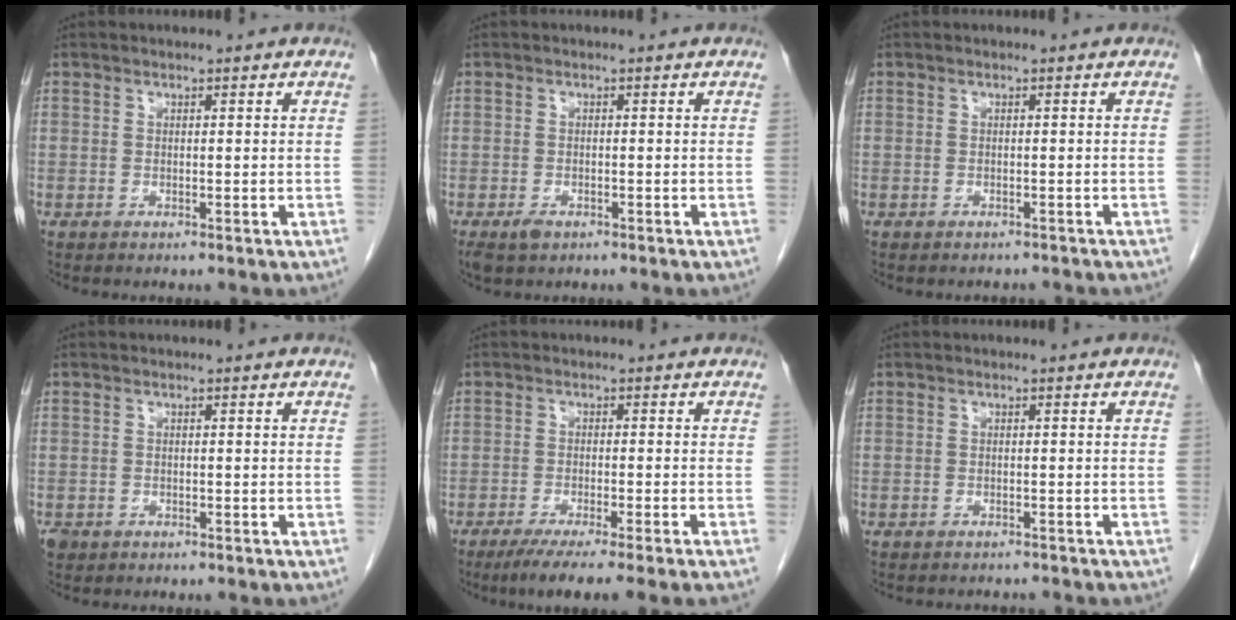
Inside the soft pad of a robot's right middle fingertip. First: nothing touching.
{"total": 2.4, "force": [-1.4, 1.3, 1.4], "torque": [-0.029, -0.004, -0.017]}
{"total": 2.0, "force": [-1.9, 0.6, 0.1], "torque": [-0.004, -0.002, -0.024]}
{"total": 1.7, "force": [-1.1, 1.2, 0.4], "torque": [-0.015, 0.001, -0.016]}
{"total": 8.4, "force": [-6.6, -1.2, 5.2], "torque": [-0.062, -0.023, -0.101]}
{"total": 4.0, "force": [-3.8, 1.1, 0.8], "torque": [-0.005, -0.003, -0.045]}